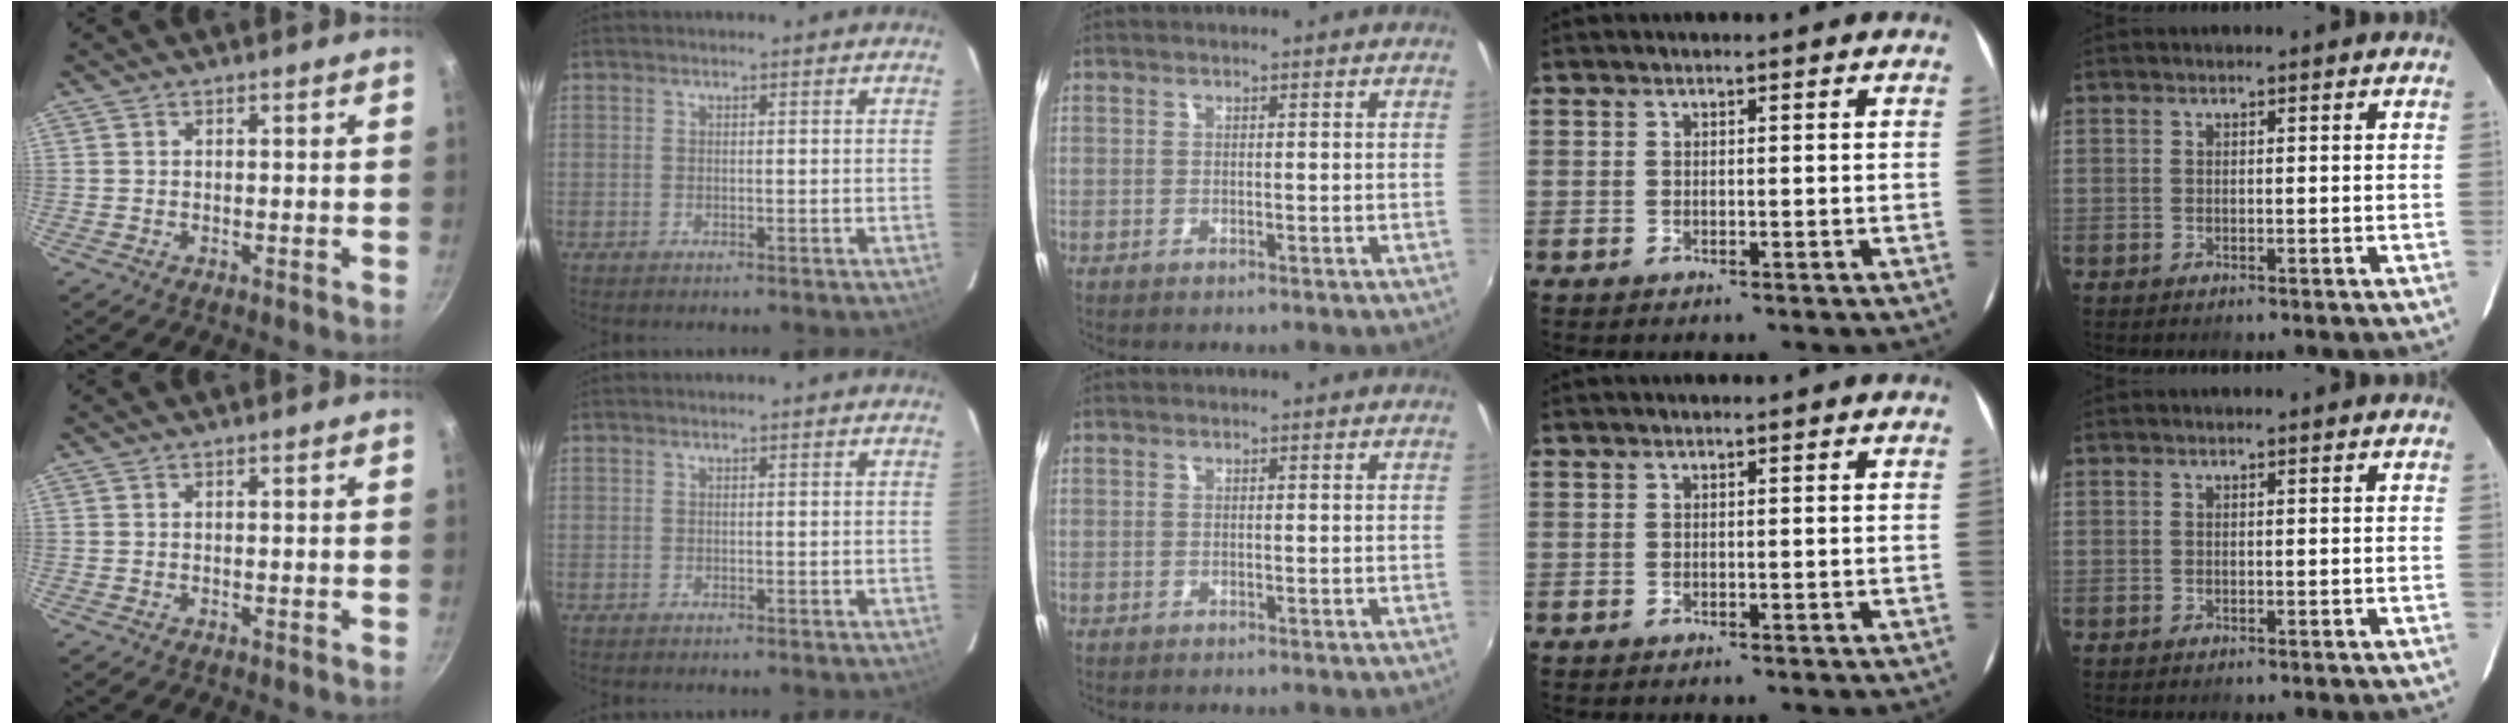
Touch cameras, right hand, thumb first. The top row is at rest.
{}